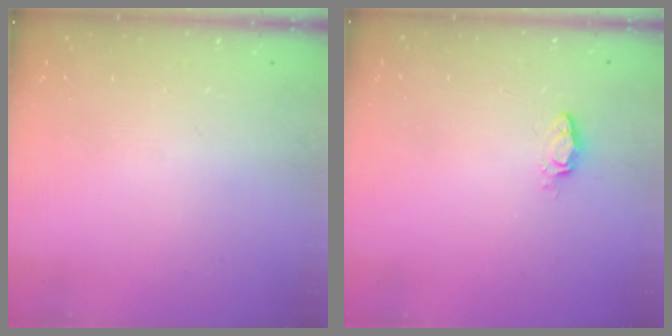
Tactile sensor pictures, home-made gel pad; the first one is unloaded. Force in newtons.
{"total": 2.8, "press": 2.8, "slide": 0.4}